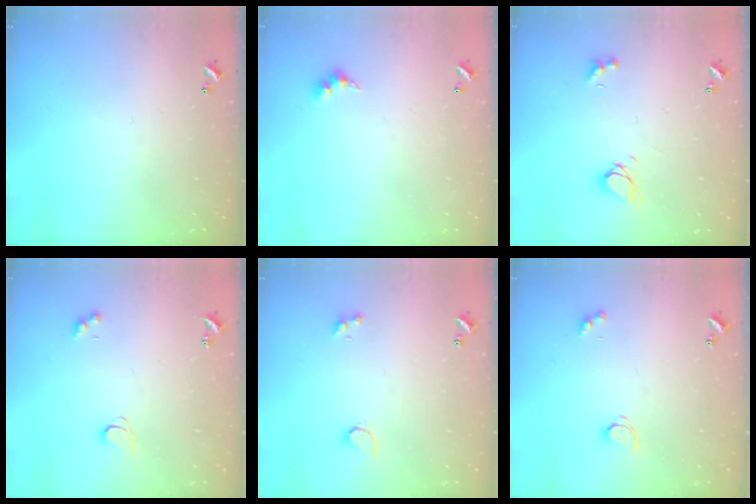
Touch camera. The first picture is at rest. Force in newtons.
{"total": 3.0, "press": 2.9, "slide": 0.5}
{"total": 4.7, "press": 4.7, "slide": 0.4}
{"total": 1.7, "press": 1.7, "slide": 0.3}
{"total": 2.3, "press": 2.3, "slide": 0.5}
{"total": 2.8, "press": 2.8, "slide": 0.3}